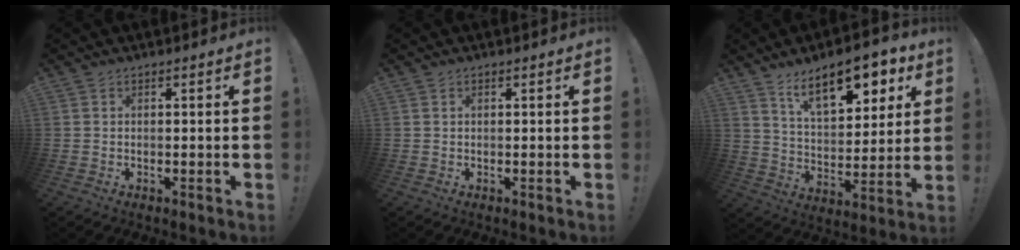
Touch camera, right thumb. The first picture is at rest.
{"total": 0.0}
{"total": 16.5, "force": [9.7, 7.3, 11.2], "torque": [-0.163, -0.054, 0.162]}